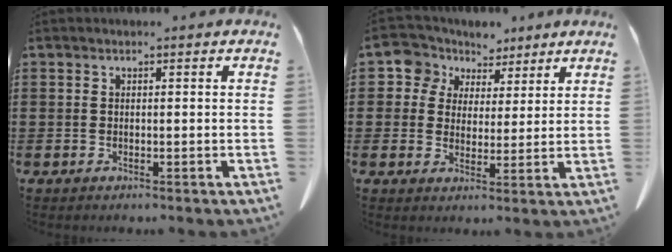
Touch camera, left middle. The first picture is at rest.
{"total": 6.4, "force": [4.2, 4.8, 0.2], "torque": [-0.047, -0.012, 0.076]}